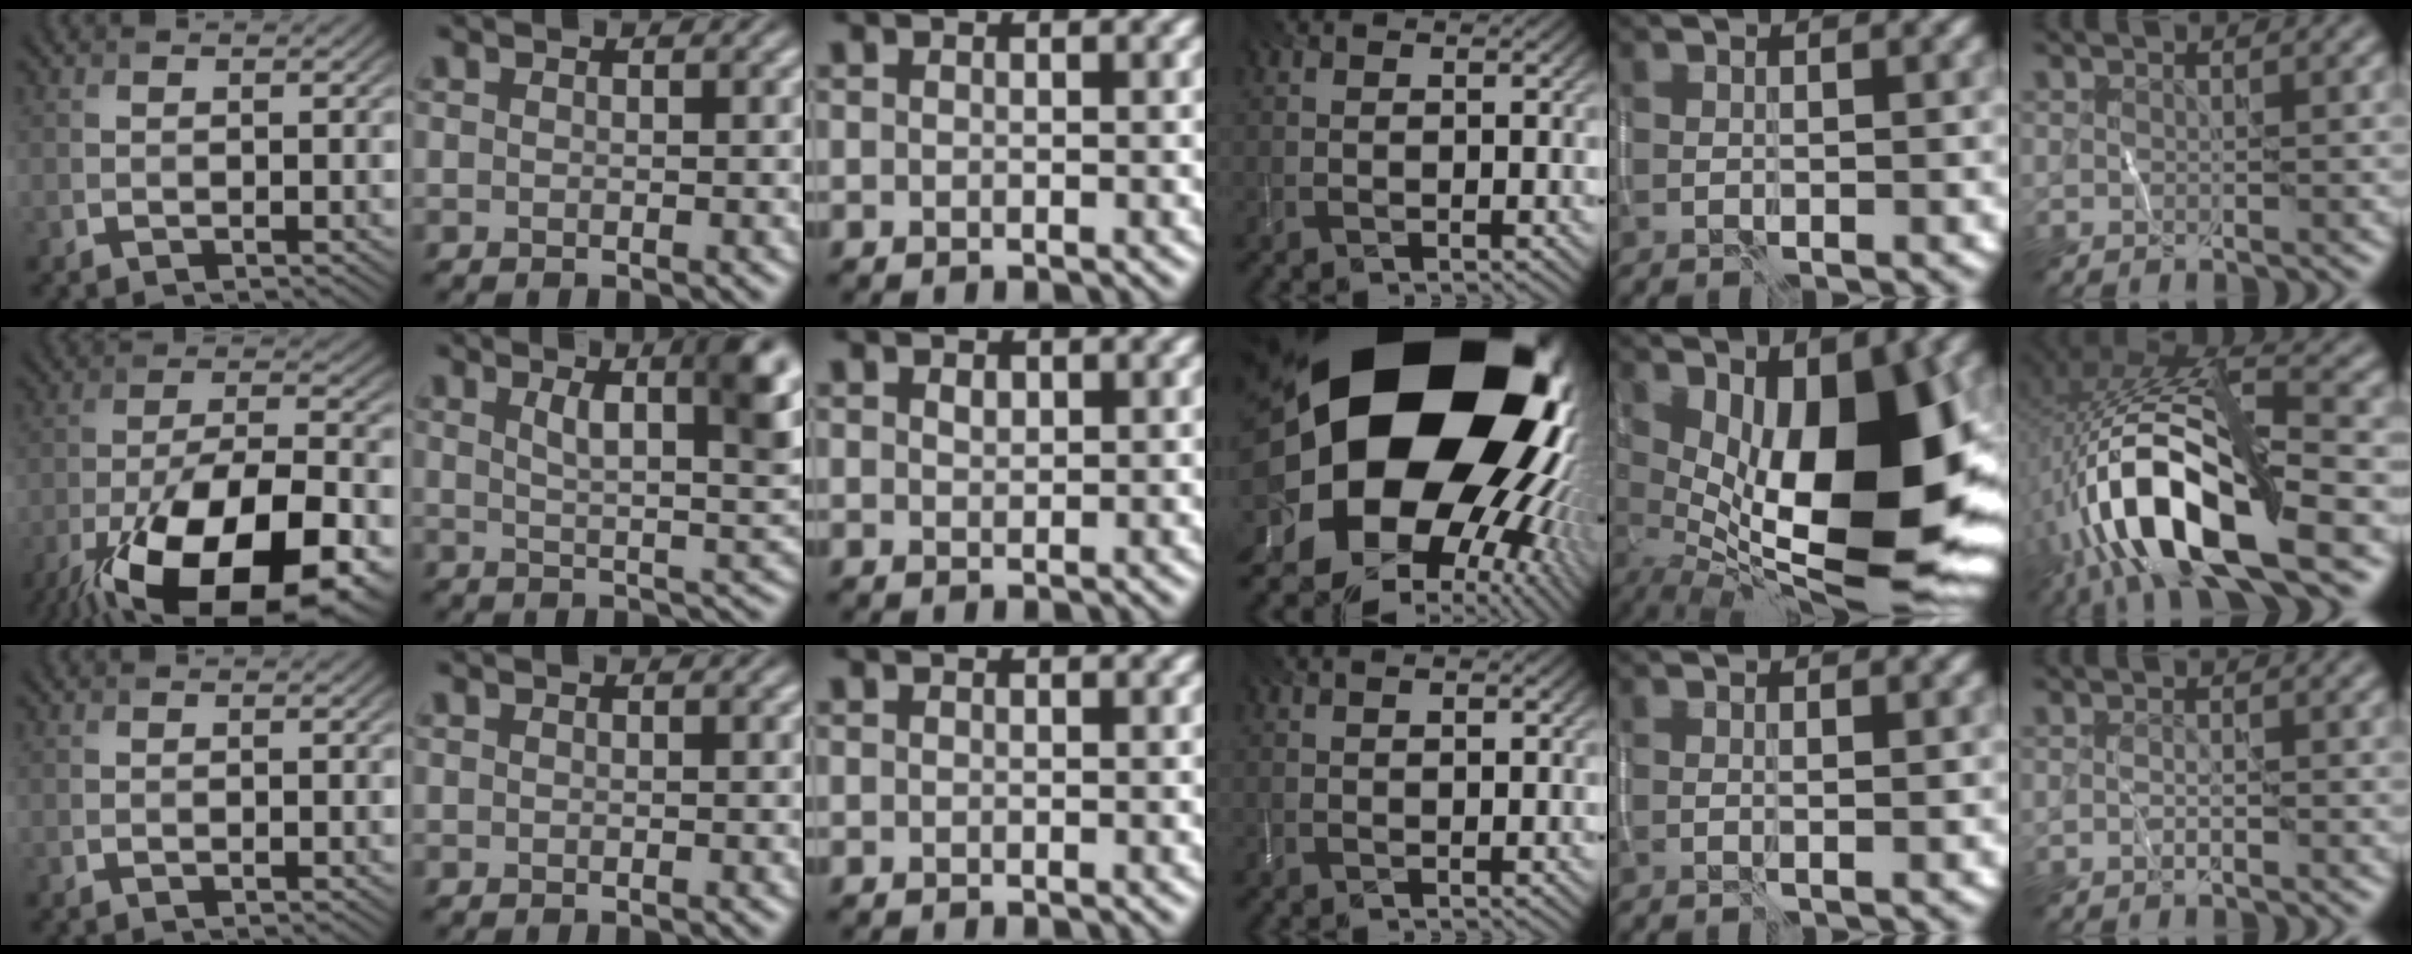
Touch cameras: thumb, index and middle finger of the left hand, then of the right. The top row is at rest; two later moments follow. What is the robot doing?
{"motion": "wipe", "object": "whiteboard"}